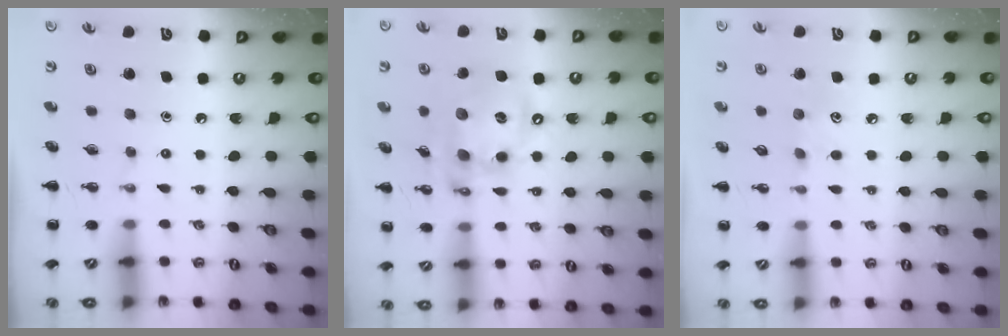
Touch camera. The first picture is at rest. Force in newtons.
{"total": 15.1, "press": 14.7, "slide": 3.3}
{"total": 5.2, "press": 5.0, "slide": 1.3}